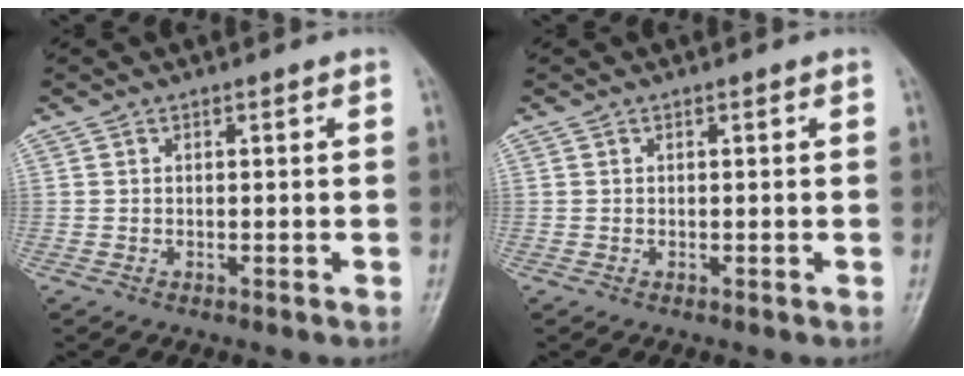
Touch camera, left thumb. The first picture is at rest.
{"total": 0.0}